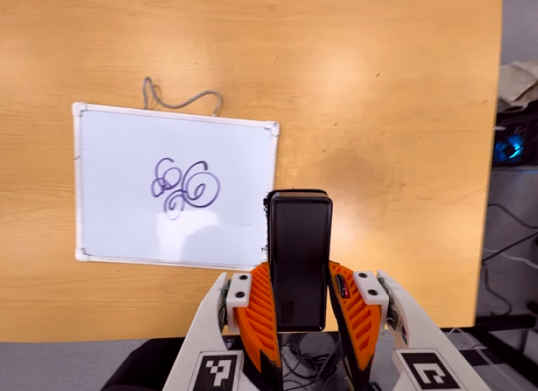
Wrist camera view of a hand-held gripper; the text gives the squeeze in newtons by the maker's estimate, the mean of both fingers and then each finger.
{"total": 4.3, "left": 2.9, "right": 5.8}